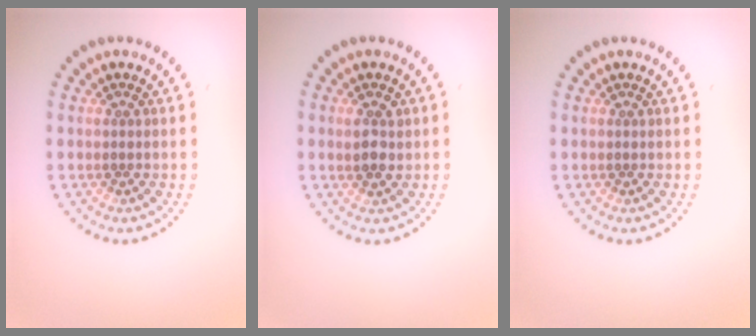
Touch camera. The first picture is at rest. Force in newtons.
{"total": 2.0, "press": 1.9, "slide": 0.7}
{"total": 0.0}